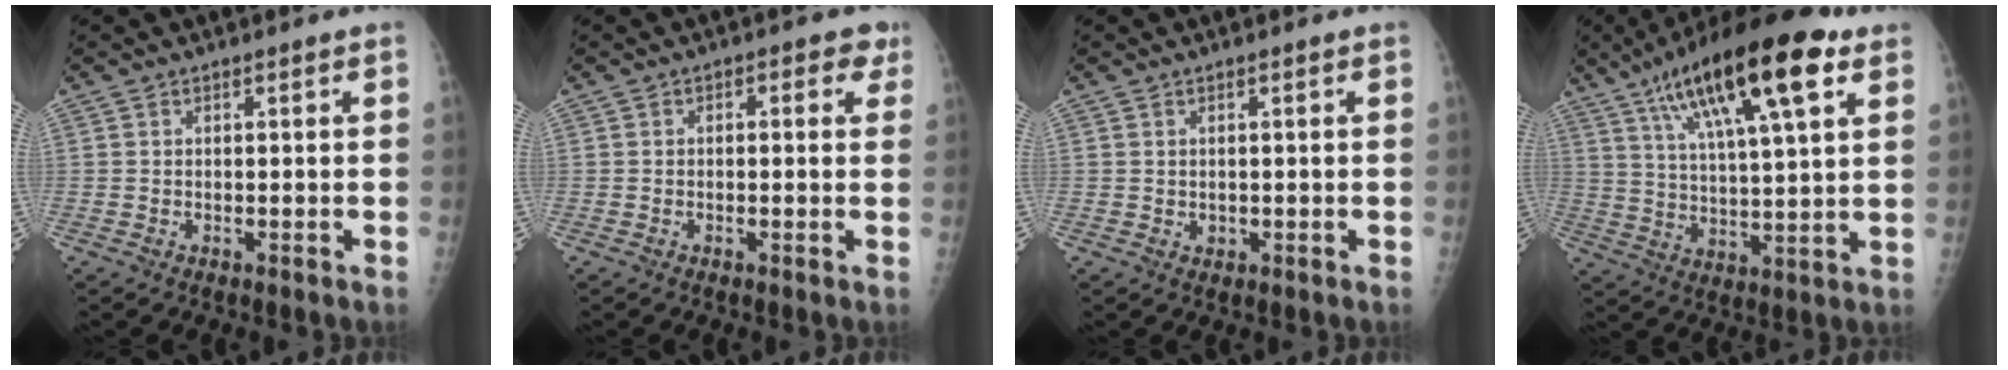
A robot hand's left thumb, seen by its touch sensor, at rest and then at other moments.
{"total": 3.6, "force": [1.2, 2.1, 2.7], "torque": [-0.006, 0.003, 0.004]}
{"total": 1.0, "force": [0.3, 0.8, 0.5], "torque": [-0.004, -0.003, 0.007]}
{"total": 22.0, "force": [11.3, 5.9, 17.9], "torque": [-0.287, -0.014, 0.187]}